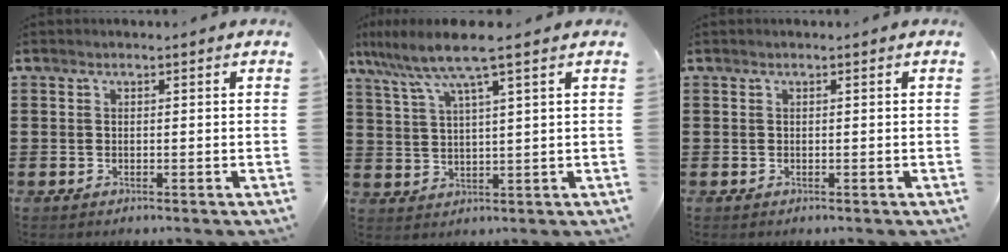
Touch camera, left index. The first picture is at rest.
{"total": 6.6, "force": [4.5, -0.1, 4.9], "torque": [-0.110, -0.017, 0.075]}
{"total": 0.0}